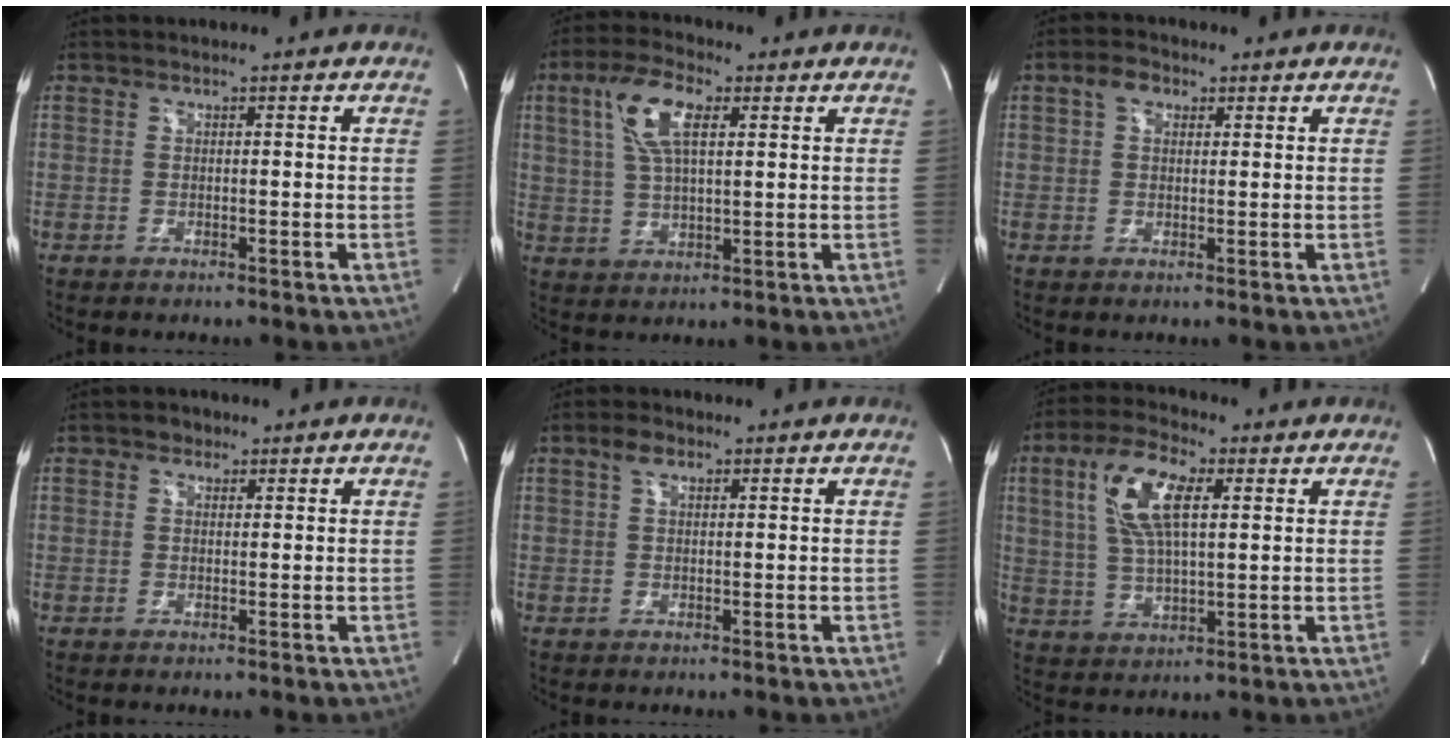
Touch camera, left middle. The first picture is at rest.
{"total": 9.4, "force": [3.5, 3.1, 8.1], "torque": [-0.173, 0.017, 0.069]}
{"total": 3.3, "force": [1.6, 2.2, 1.9], "torque": [-0.042, 0.015, 0.030]}
{"total": 1.8, "force": [1.1, 1.3, 0.5], "torque": [-0.007, 0.004, 0.015]}
{"total": 2.4, "force": [1.4, 1.1, 1.5], "torque": [-0.036, 0.011, 0.029]}
{"total": 11.3, "force": [3.6, 3.7, 10.0], "torque": [-0.211, 0.016, 0.069]}